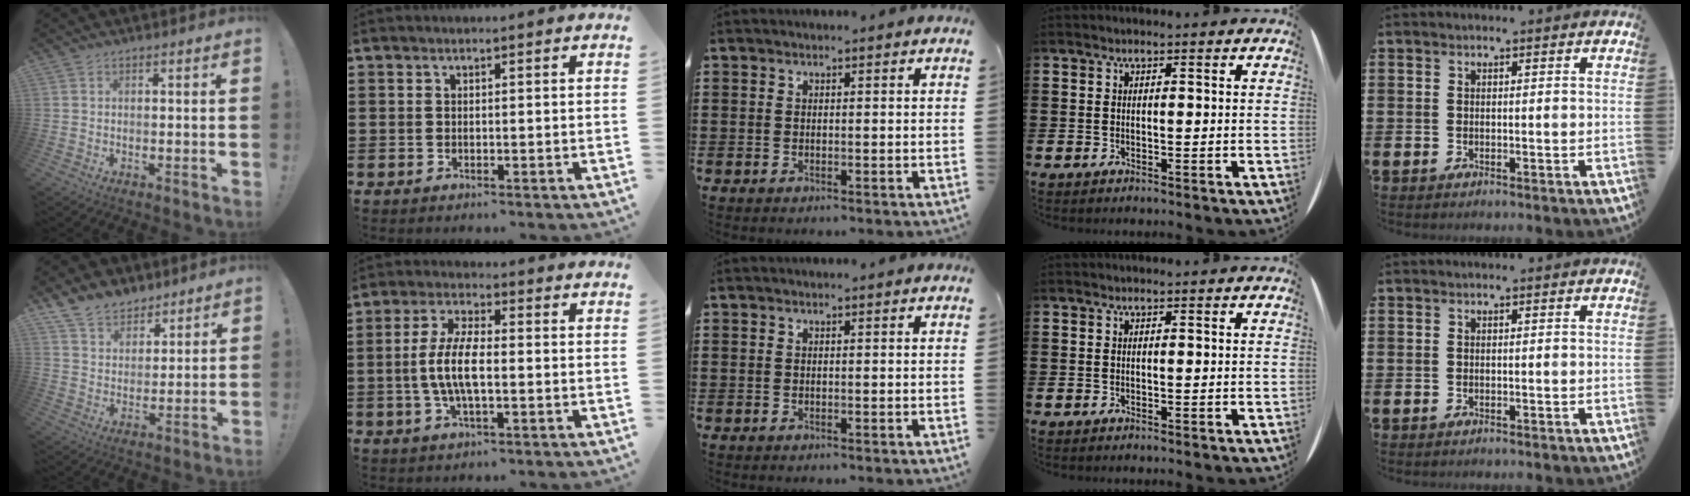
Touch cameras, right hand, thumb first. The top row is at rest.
{"thumb": {"total": 9.9, "force": [7.8, 5.7, 1.9], "torque": [-0.049, -0.055, 0.158]}, "index": {"total": 7.3, "force": [-1.1, 2.3, 6.8], "torque": [-0.155, -0.011, -0.026]}}